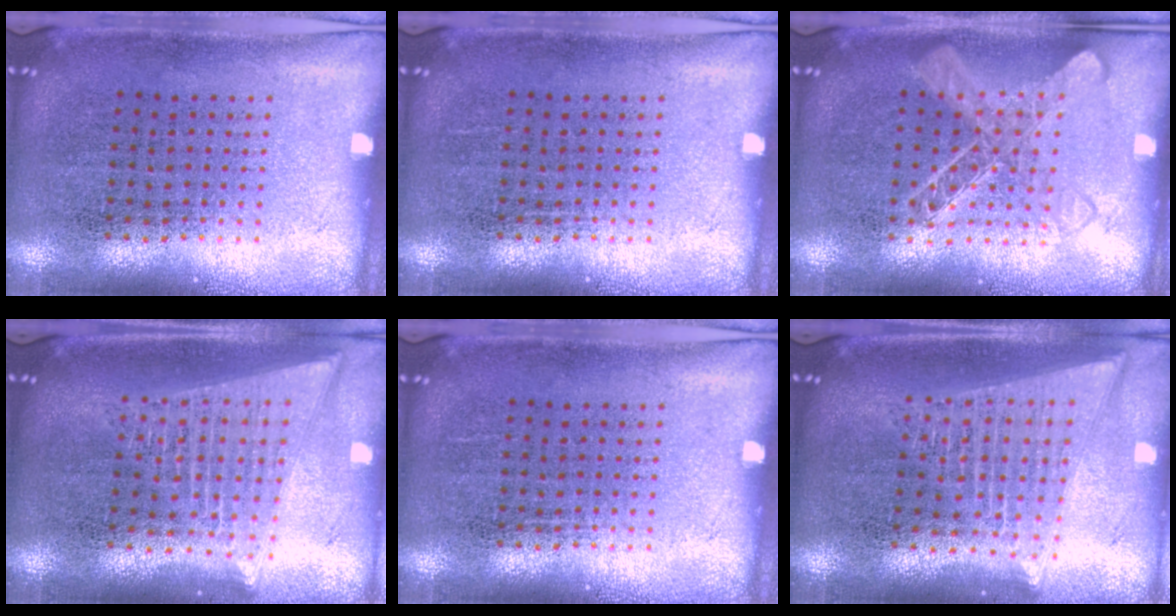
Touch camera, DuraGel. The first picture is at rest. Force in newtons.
{"total": 0.0}
{"total": 1.4, "press": 1.4, "slide": 0.2}
{"total": 2.0, "press": 1.8, "slide": 1.0}
{"total": 0.0}
{"total": 2.0, "press": 1.8, "slide": 1.0}